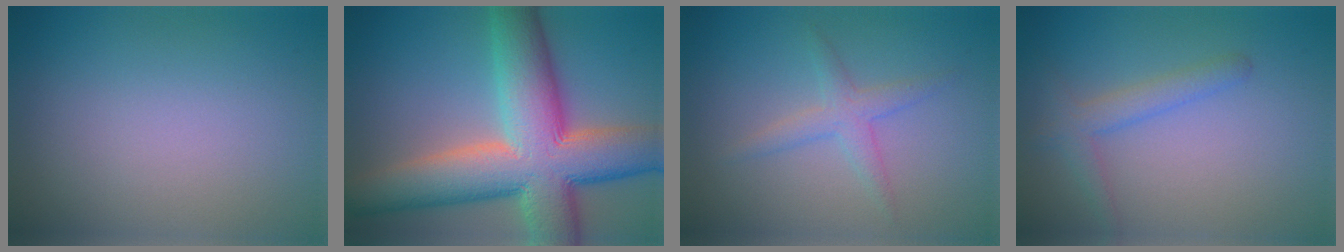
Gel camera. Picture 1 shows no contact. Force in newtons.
{"total": 13.6, "press": 13.5, "slide": 0.7}
{"total": 2.1, "press": 2.1, "slide": 0.1}
{"total": 2.4, "press": 2.4, "slide": 0.1}